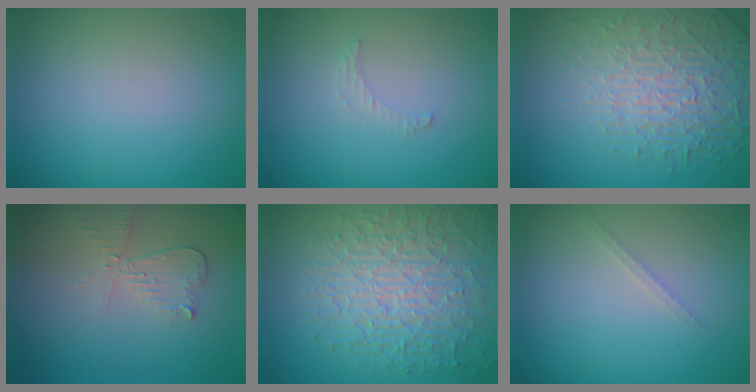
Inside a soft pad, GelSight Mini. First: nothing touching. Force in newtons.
{"total": 0.8, "press": 0.8, "slide": 0.3}
{"total": 4.5, "press": 4.2, "slide": 1.7}
{"total": 2.4, "press": 2.3, "slide": 0.5}
{"total": 9.0, "press": 6.2, "slide": 6.5}
{"total": 0.8, "press": 0.8, "slide": 0.0}